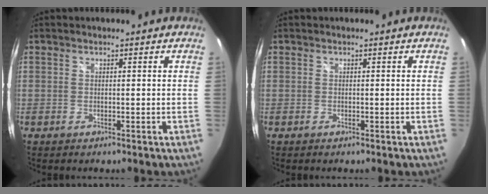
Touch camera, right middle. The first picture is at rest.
{"total": 0.0}